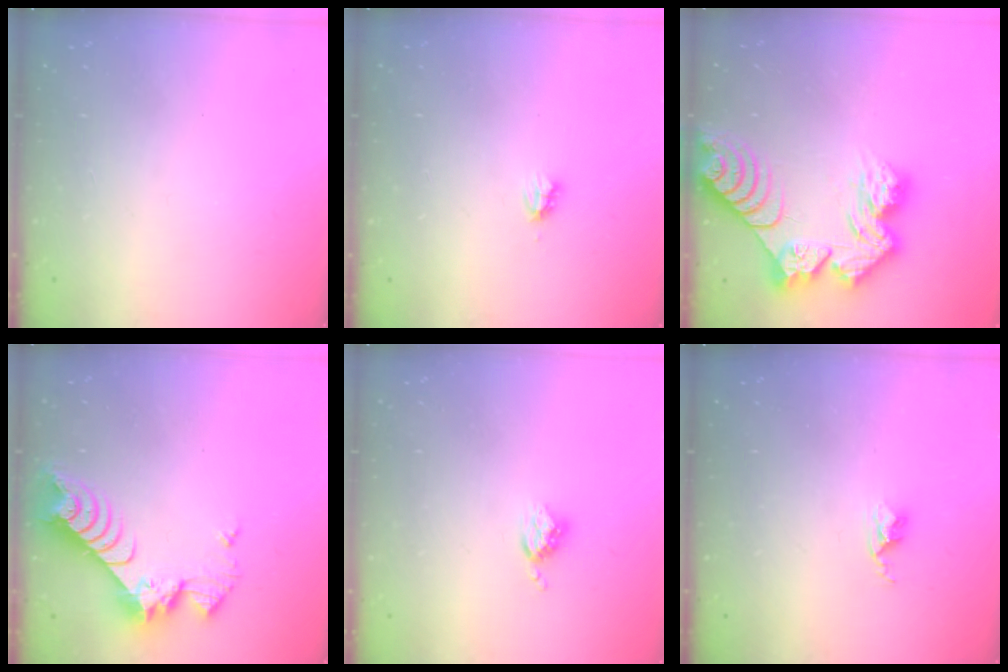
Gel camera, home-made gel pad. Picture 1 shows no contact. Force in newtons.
{"total": 2.7, "press": 2.7, "slide": 0.2}
{"total": 15.1, "press": 15.0, "slide": 1.4}
{"total": 8.7, "press": 8.7, "slide": 0.9}
{"total": 3.6, "press": 3.6, "slide": 0.4}
{"total": 2.6, "press": 2.6, "slide": 0.4}